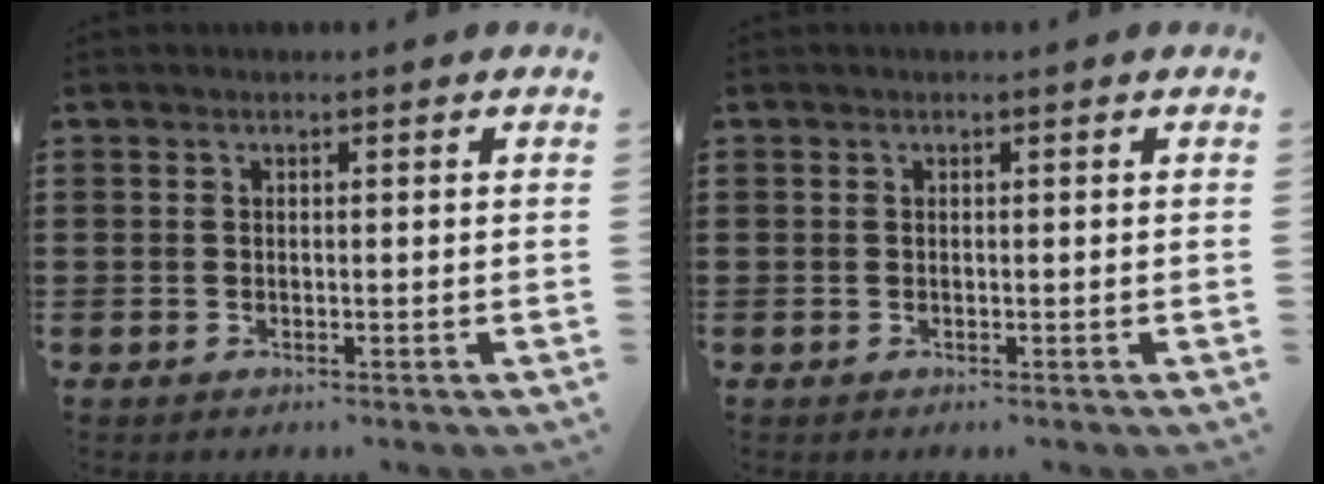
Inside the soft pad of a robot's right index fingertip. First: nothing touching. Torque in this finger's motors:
{"motor_torque": [0.03, 1.02, 0.00, 0.00]}